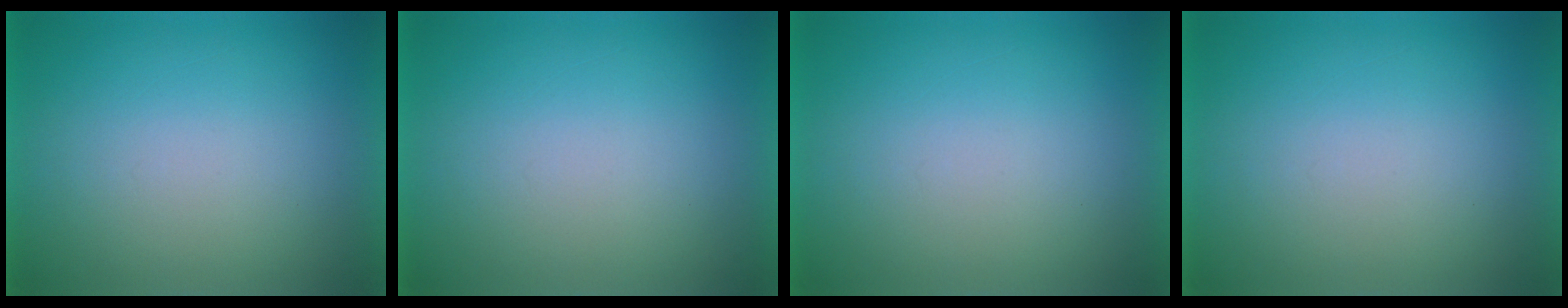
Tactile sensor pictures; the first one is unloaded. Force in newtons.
{"total": 0.0}
{"total": 0.0}
{"total": 0.0}